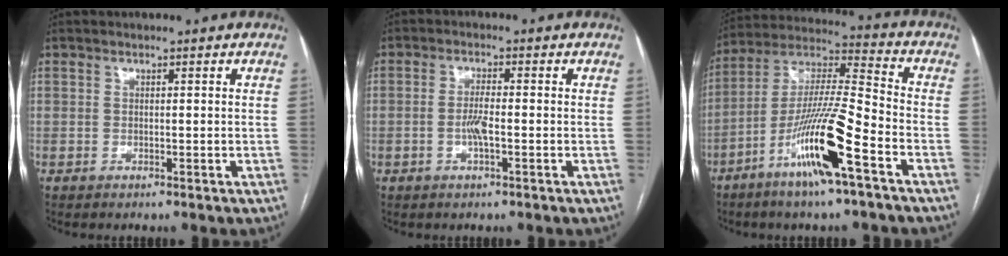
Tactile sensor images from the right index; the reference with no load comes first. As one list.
[{"total": 3.0, "force": [-0.8, 0.4, 2.9], "torque": [-0.062, -0.001, -0.015]}, {"total": 15.7, "force": [-7.6, 0.5, 13.7], "torque": [-0.270, -0.011, -0.142]}]